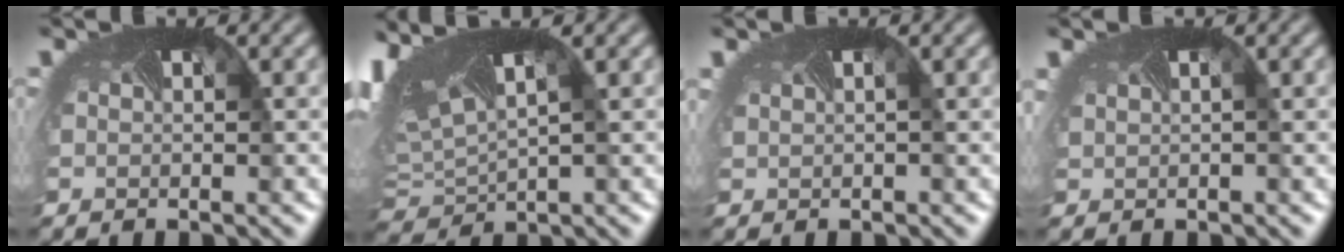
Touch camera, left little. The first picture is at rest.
{"total": 11.7, "force": [4.0, 5.6, 9.5], "torque": [-0.202, 0.026, 0.082]}
{"total": 1.3, "force": [0.6, 0.7, 0.9], "torque": [-0.020, 0.014, 0.007]}
{"total": 1.9, "force": [0.8, 1.1, 1.3], "torque": [-0.033, 0.015, 0.012]}